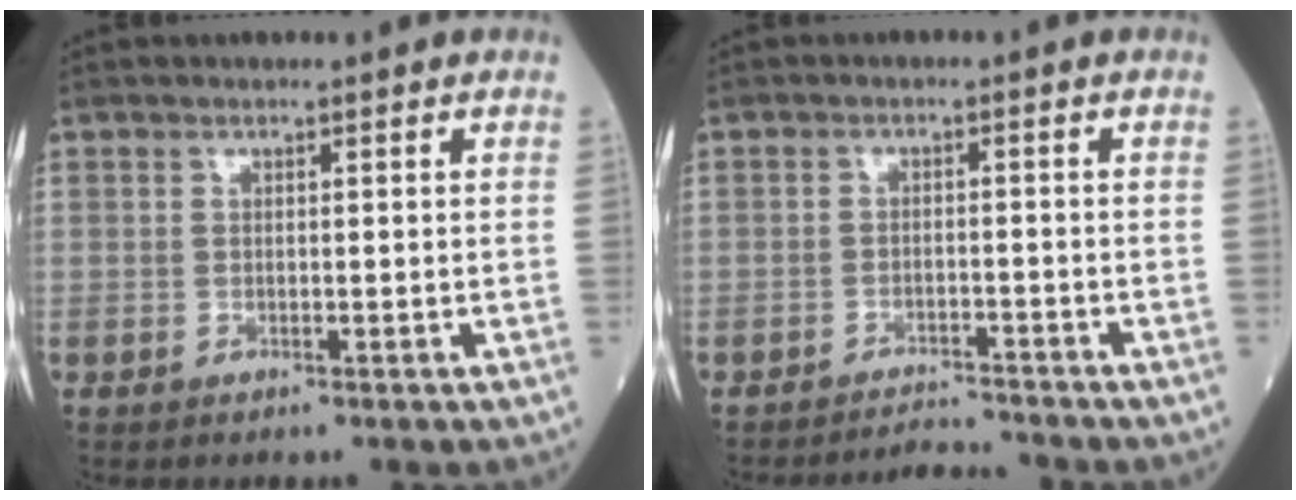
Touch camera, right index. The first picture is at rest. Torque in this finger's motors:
{"motor_torque": [0.18, -0.33, 0.04, 0.01]}